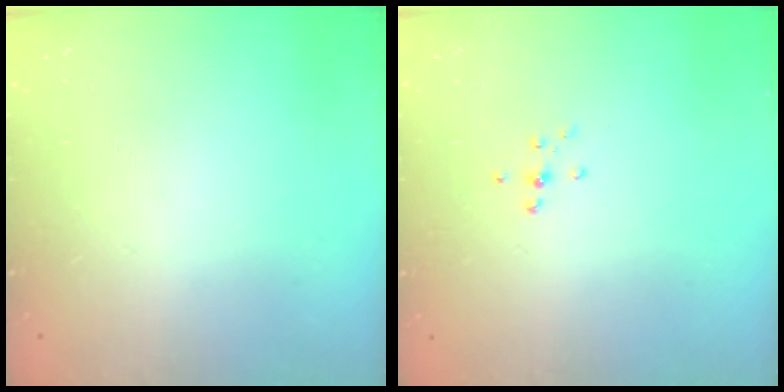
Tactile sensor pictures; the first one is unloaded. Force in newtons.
{"total": 5.5, "press": 5.4, "slide": 0.7}